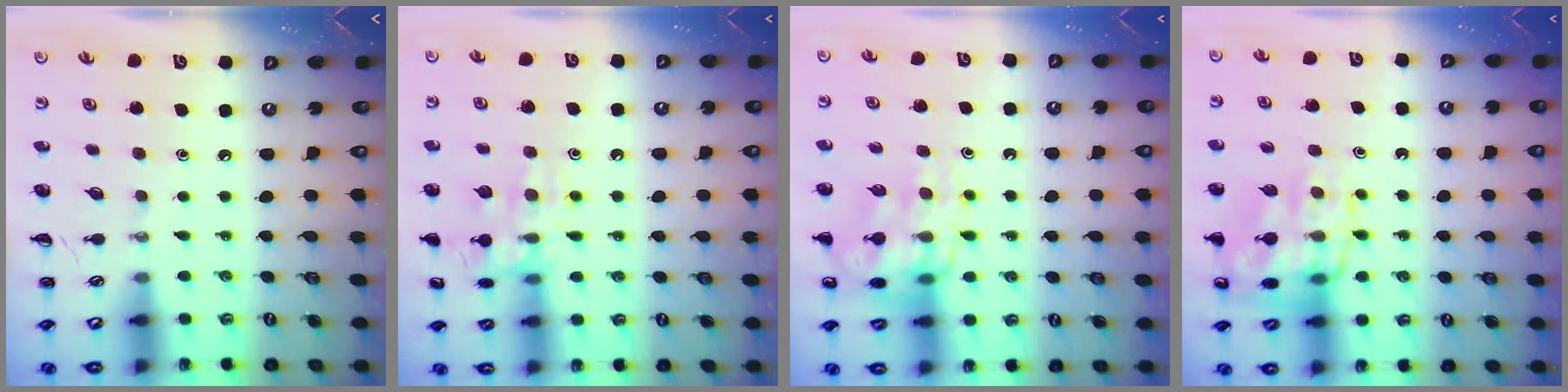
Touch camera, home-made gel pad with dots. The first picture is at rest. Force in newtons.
{"total": 13.4, "press": 13.4, "slide": 0.9}
{"total": 14.3, "press": 14.1, "slide": 2.4}
{"total": 15.6, "press": 15.5, "slide": 1.9}